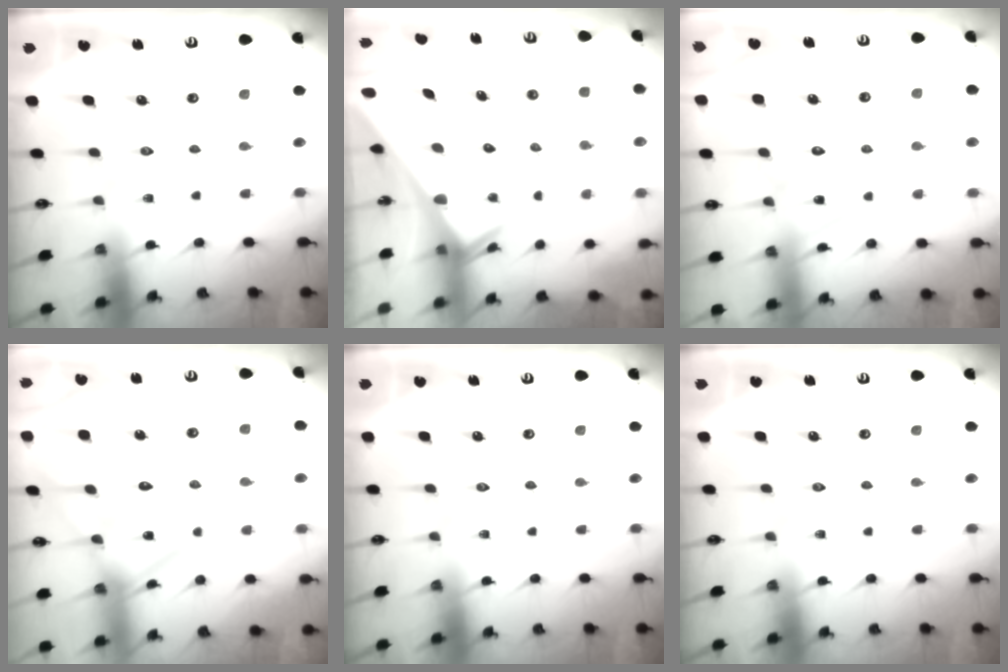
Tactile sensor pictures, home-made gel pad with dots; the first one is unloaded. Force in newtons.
{"total": 2.6, "press": 2.6, "slide": 0.1}
{"total": 11.2, "press": 11.2, "slide": 0.8}
{"total": 12.2, "press": 12.2, "slide": 0.6}
{"total": 0.0}
{"total": 0.0}